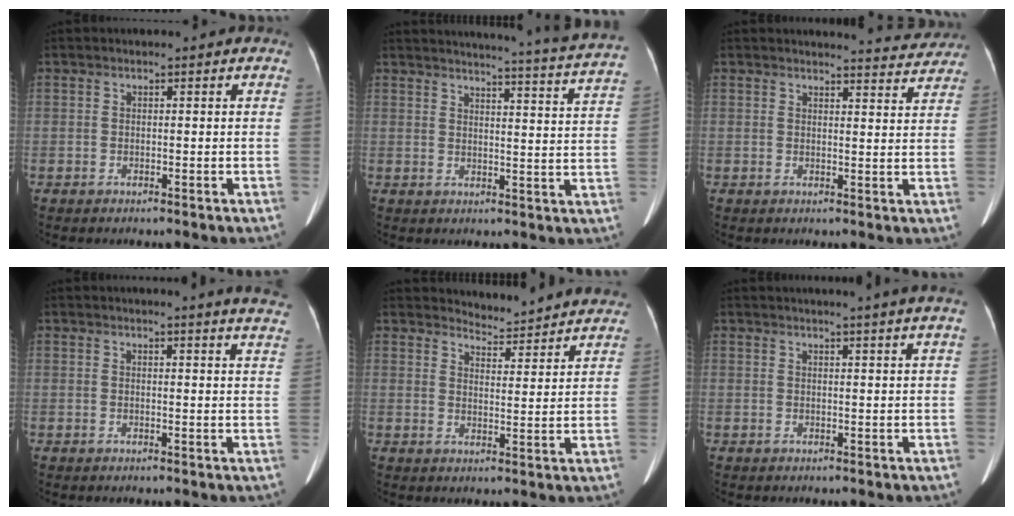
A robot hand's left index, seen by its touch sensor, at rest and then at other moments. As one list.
[{"total": 21.0, "force": [19.8, -1.6, 6.7], "torque": [-0.102, -0.083, 0.225]}, {"total": 5.9, "force": [5.9, 0.3, 0.0], "torque": [-0.001, -0.013, 0.057]}, {"total": 10.6, "force": [10.0, -0.6, 3.5], "torque": [-0.035, -0.053, 0.086]}, {"total": 9.8, "force": [9.7, 0.7, 0.4], "torque": [-0.002, -0.010, 0.114]}, {"total": 6.6, "force": [5.7, -1.6, 3.0], "torque": [-0.033, 0.006, 0.055]}]